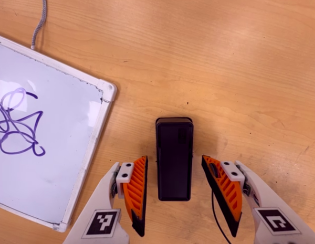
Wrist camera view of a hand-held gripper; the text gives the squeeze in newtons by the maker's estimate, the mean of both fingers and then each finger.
{"total": 0.0}